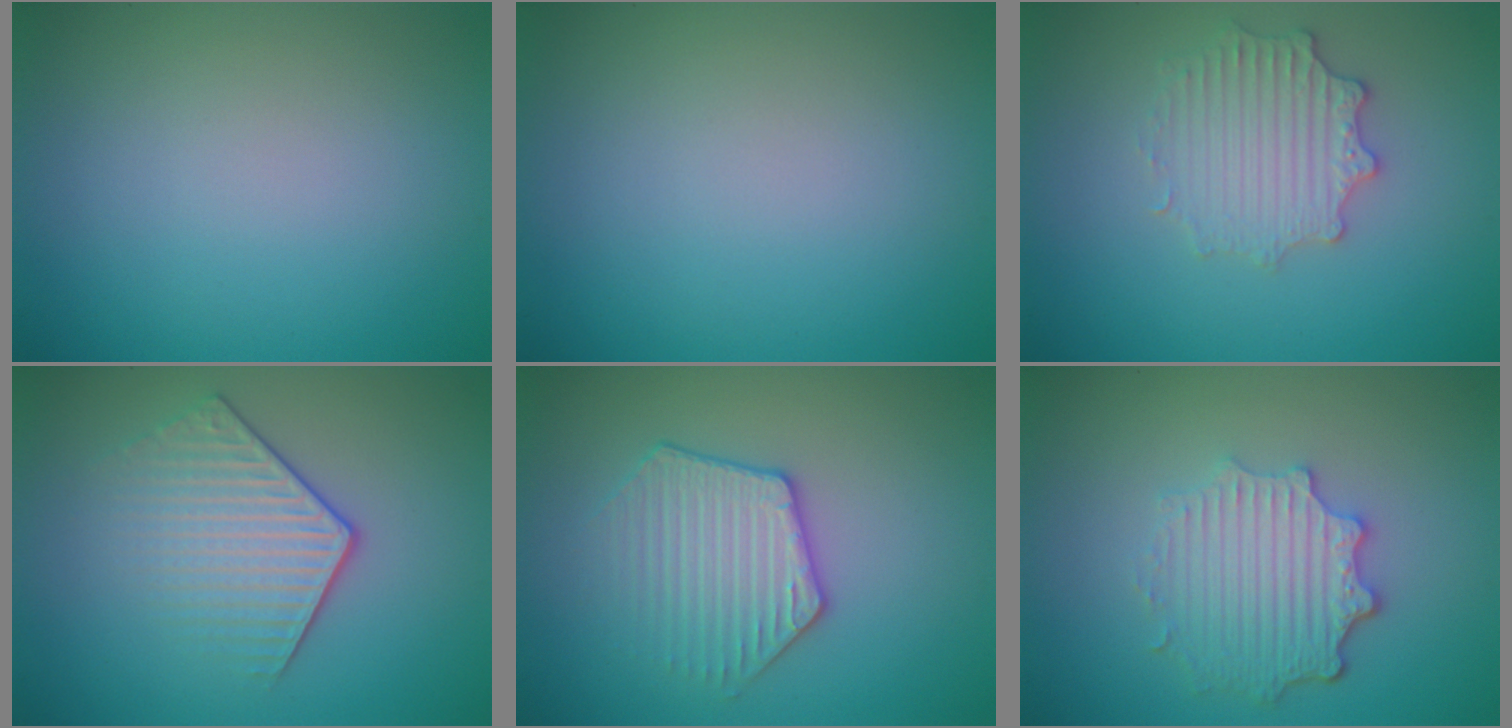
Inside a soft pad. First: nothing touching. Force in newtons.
{"total": 0.0}
{"total": 2.9, "press": 2.9, "slide": 0.2}
{"total": 3.8, "press": 3.1, "slide": 2.2}
{"total": 3.5, "press": 3.4, "slide": 0.9}
{"total": 4.4, "press": 3.6, "slide": 2.6}